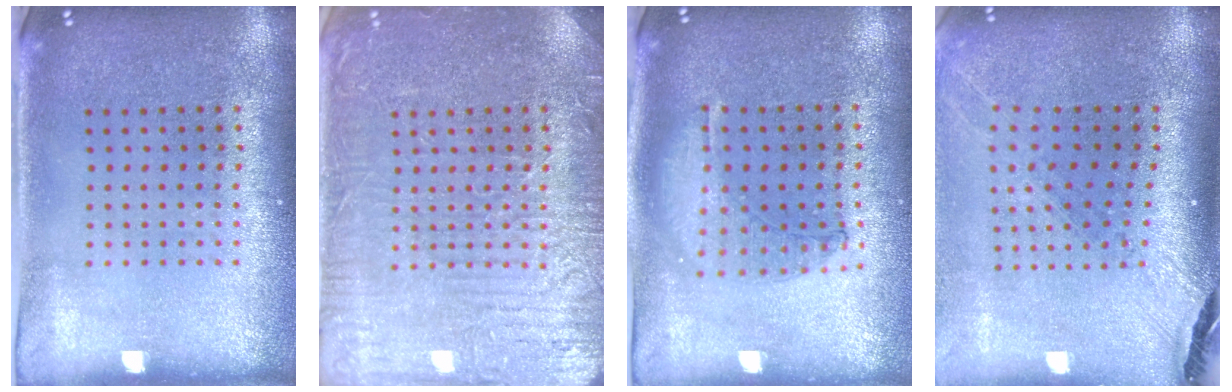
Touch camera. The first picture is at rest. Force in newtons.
{"total": 5.8, "press": 5.7, "slide": 0.8}
{"total": 1.0, "press": 1.0, "slide": 0.3}
{"total": 1.5, "press": 1.4, "slide": 0.5}